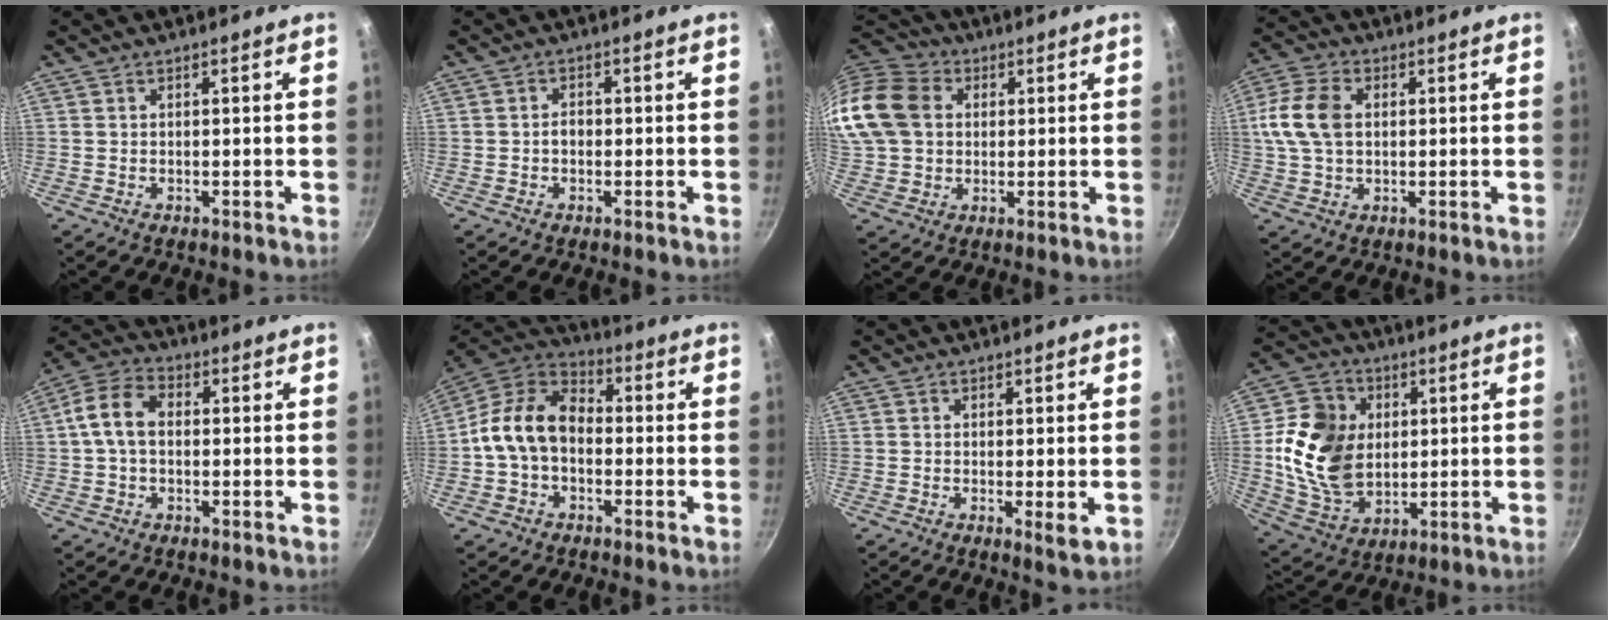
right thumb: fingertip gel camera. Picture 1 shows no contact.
{"total": 1.8, "force": [-0.4, 1.4, 1.1], "torque": [-0.011, 0.010, -0.007]}
{"total": 20.3, "force": [3.8, 16.3, 11.3], "torque": [-0.249, 0.033, 0.061]}
{"total": 10.6, "force": [1.4, 7.1, 7.8], "torque": [-0.153, 0.015, 0.017]}
{"total": 8.6, "force": [0.3, 5.9, 6.2], "torque": [-0.113, 0.023, -0.009]}
{"total": 12.5, "force": [-1.4, 9.0, 8.6], "torque": [-0.129, 0.040, -0.046]}
{"total": 2.6, "force": [-0.3, 0.5, 2.5], "torque": [-0.043, -0.011, -0.004]}
{"total": 17.6, "force": [1.8, 13.4, 11.3], "torque": [-0.190, -0.005, 0.040]}